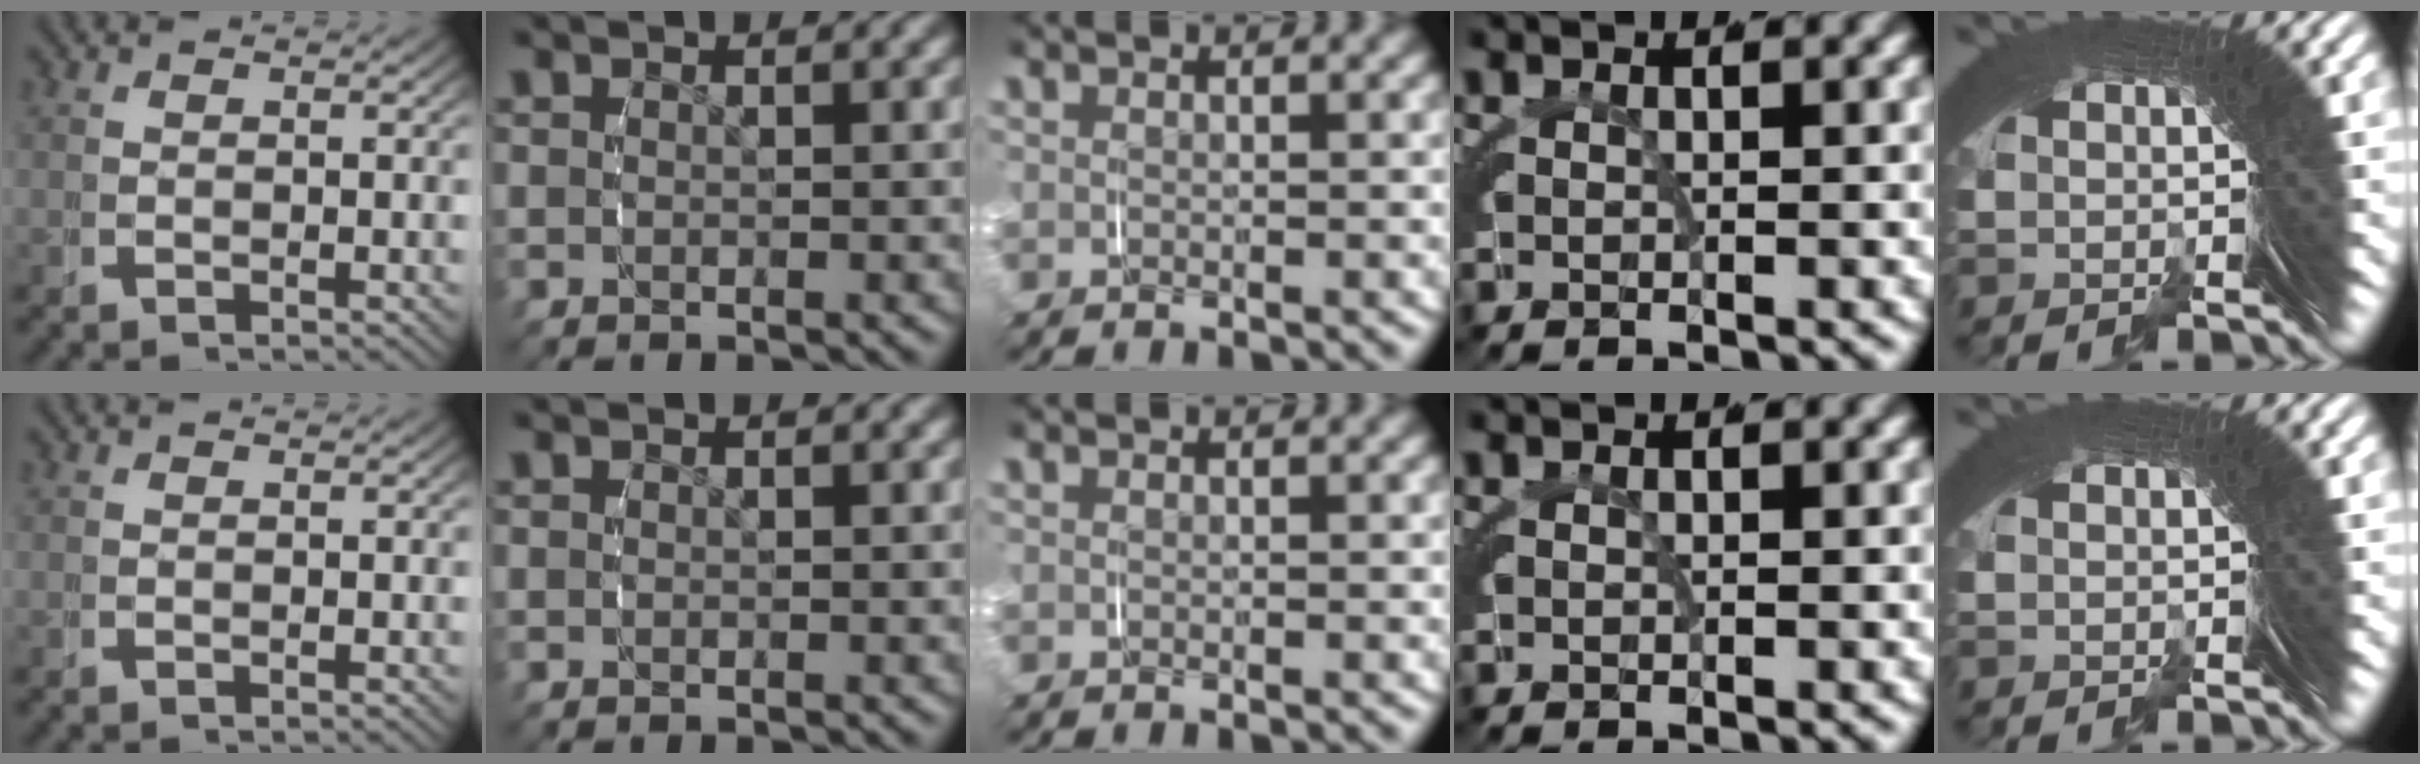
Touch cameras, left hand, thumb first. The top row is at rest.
{}